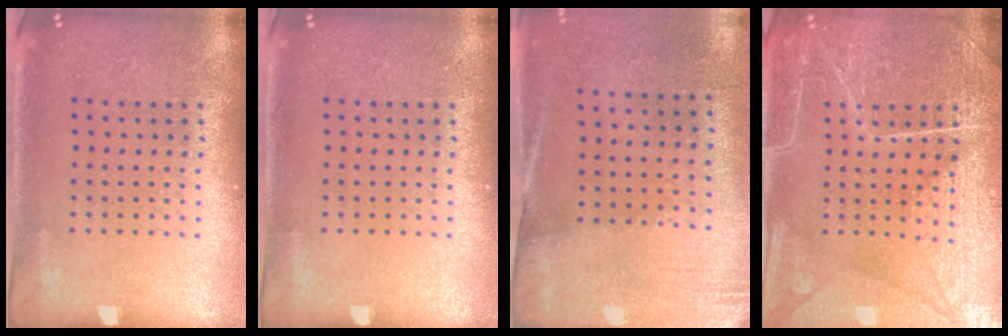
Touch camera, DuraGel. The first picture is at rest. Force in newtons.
{"total": 0.0}
{"total": 2.6, "press": 2.3, "slide": 1.3}
{"total": 4.4, "press": 4.4, "slide": 0.4}